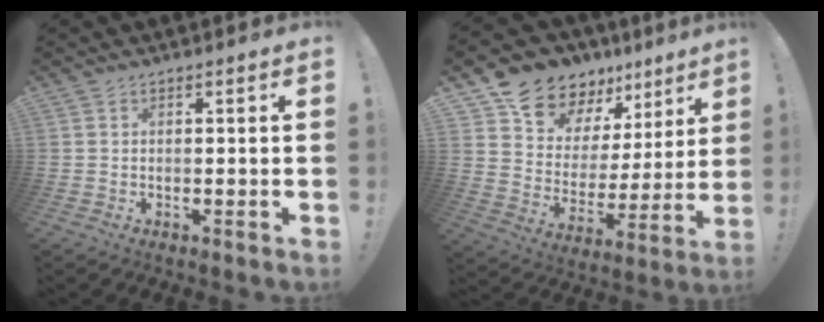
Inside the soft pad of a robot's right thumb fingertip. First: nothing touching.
{"total": 13.1, "force": [11.1, 6.6, 2.1], "torque": [-0.048, -0.096, 0.211]}